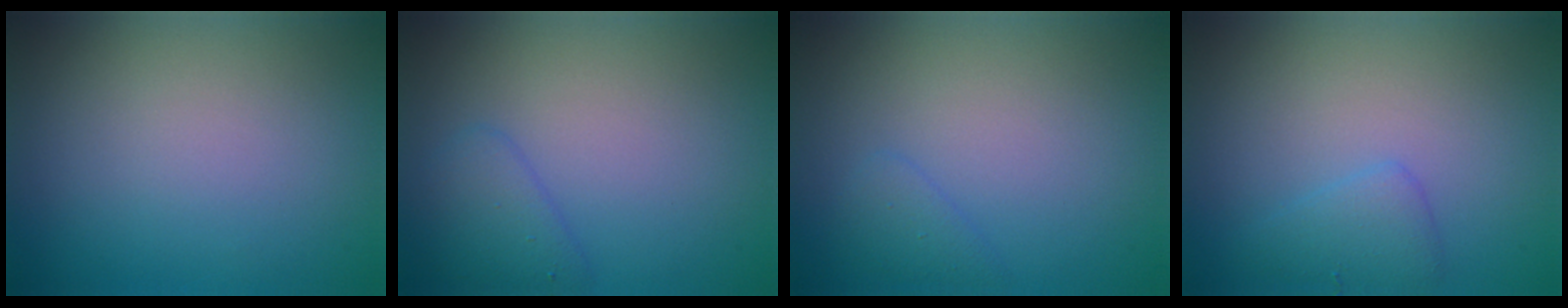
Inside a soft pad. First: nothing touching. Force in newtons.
{"total": 2.2, "press": 2.2, "slide": 0.1}
{"total": 1.3, "press": 1.3, "slide": 0.0}
{"total": 1.8, "press": 1.8, "slide": 0.2}